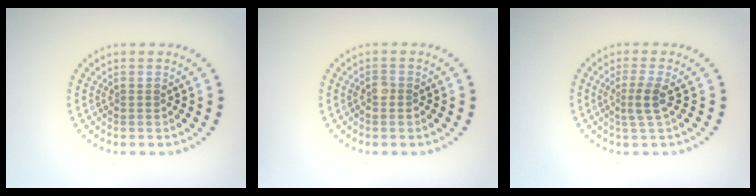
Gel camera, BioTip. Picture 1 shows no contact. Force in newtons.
{"total": 0.9, "press": 0.8, "slide": 0.5}
{"total": 2.0, "press": 1.4, "slide": 1.3}